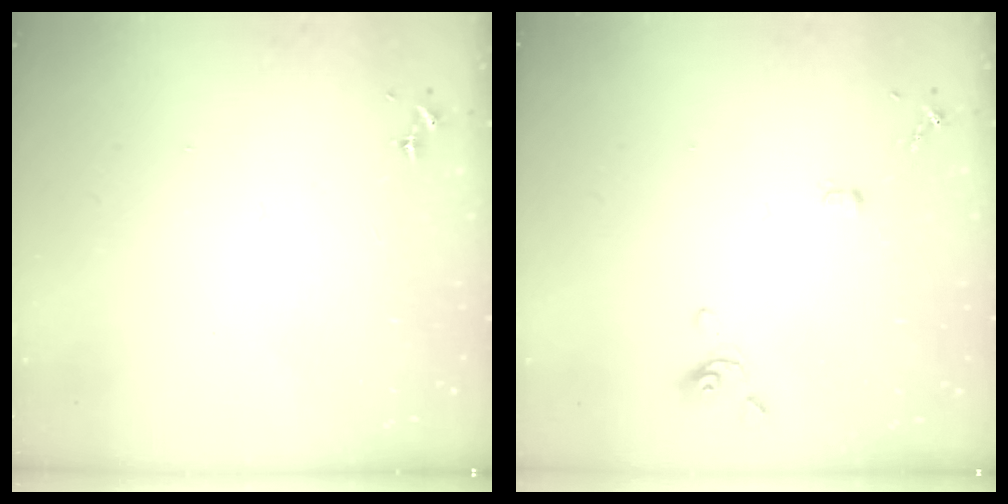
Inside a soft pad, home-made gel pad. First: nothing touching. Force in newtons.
{"total": 3.5, "press": 3.4, "slide": 0.7}